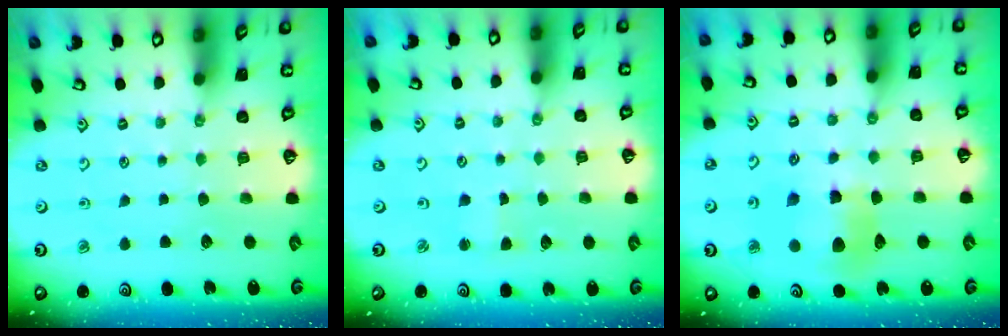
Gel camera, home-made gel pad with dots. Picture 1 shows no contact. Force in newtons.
{"total": 1.2, "press": 1.2, "slide": 0.2}
{"total": 10.3, "press": 10.2, "slide": 1.4}